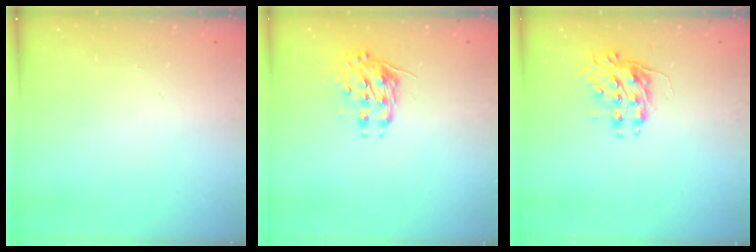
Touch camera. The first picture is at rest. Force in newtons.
{"total": 8.2, "press": 8.2, "slide": 0.3}
{"total": 8.7, "press": 8.7, "slide": 0.3}